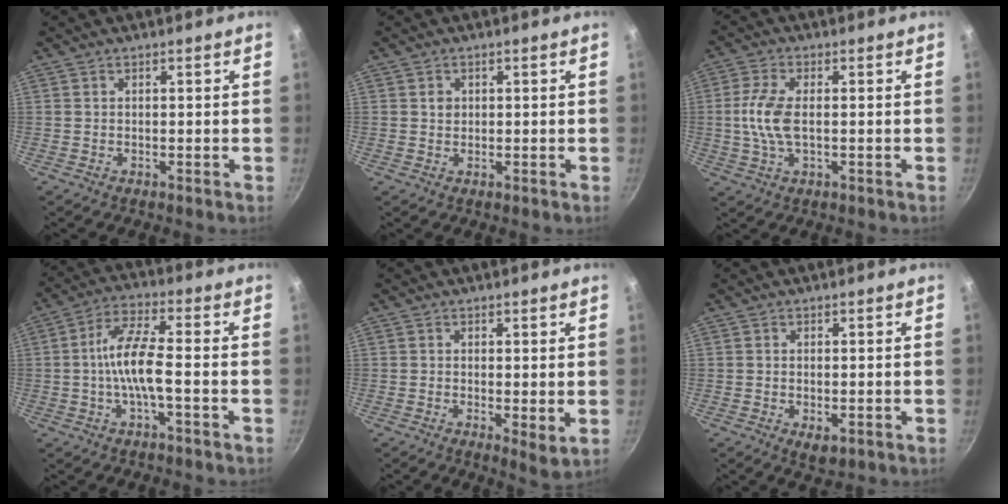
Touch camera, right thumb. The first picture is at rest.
{"total": 1.6, "force": [0.4, 1.5, 0.6], "torque": [-0.006, 0.003, 0.005]}
{"total": 7.7, "force": [-0.1, 3.7, 6.8], "torque": [-0.146, 0.008, -0.007]}
{"total": 9.1, "force": [-1.6, 2.4, 8.6], "torque": [-0.169, 0.029, -0.041]}
{"total": 3.8, "force": [0.2, 1.4, 3.6], "torque": [-0.053, -0.018, 0.004]}
{"total": 3.2, "force": [-0.7, 1.8, 2.5], "torque": [-0.038, -0.012, -0.007]}